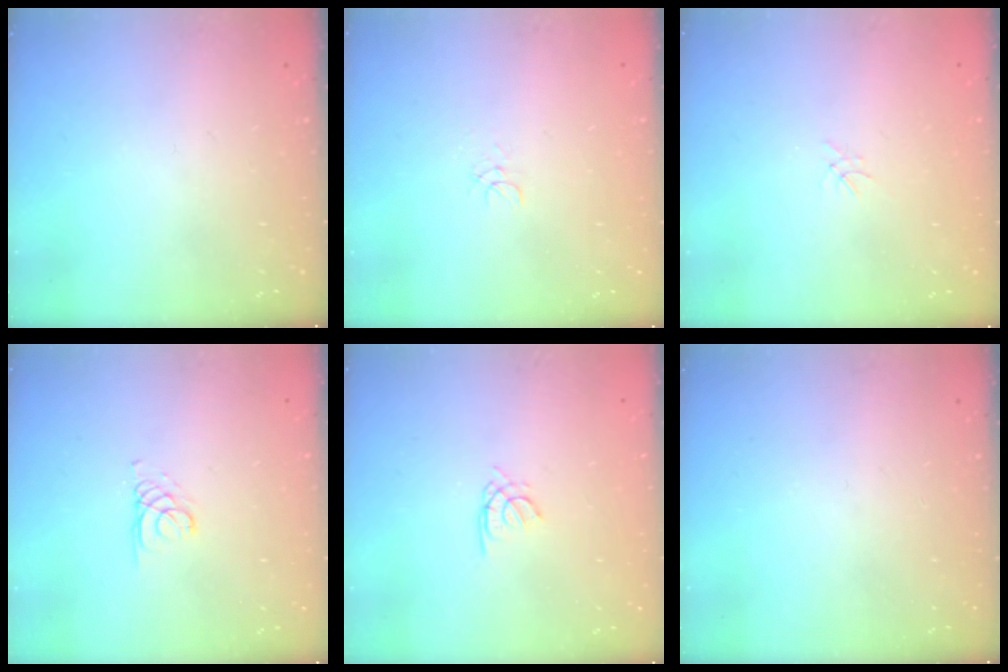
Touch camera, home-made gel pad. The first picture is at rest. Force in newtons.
{"total": 3.0, "press": 3.0, "slide": 0.2}
{"total": 0.0}
{"total": 2.1, "press": 2.1, "slide": 0.2}
{"total": 1.5, "press": 1.4, "slide": 0.4}
{"total": 0.0}